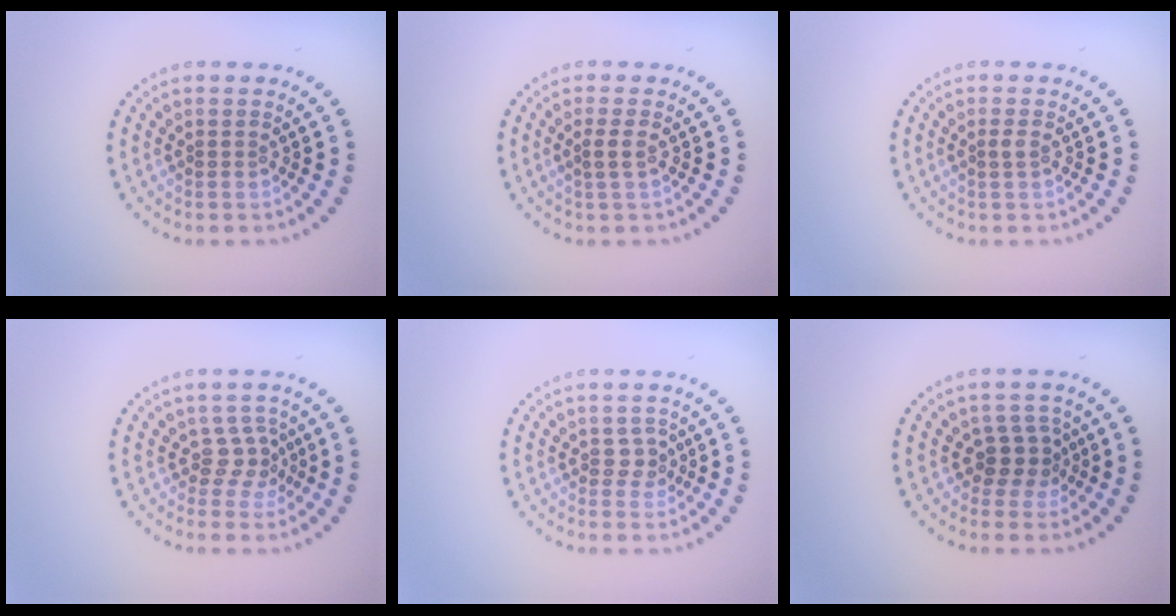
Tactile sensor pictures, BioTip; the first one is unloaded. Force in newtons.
{"total": 1.2, "press": 1.0, "slide": 0.7}
{"total": 0.7, "press": 0.6, "slide": 0.4}
{"total": 2.1, "press": 1.6, "slide": 1.5}
{"total": 1.5, "press": 1.3, "slide": 0.6}
{"total": 2.4, "press": 2.0, "slide": 1.4}